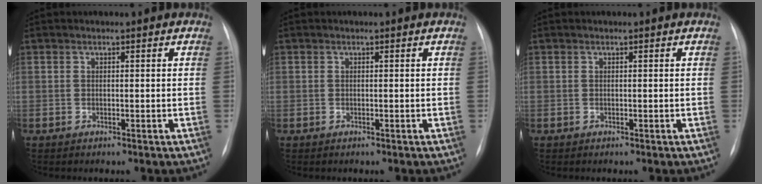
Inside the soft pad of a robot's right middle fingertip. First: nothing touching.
{"total": 0.0}
{"total": 0.0}